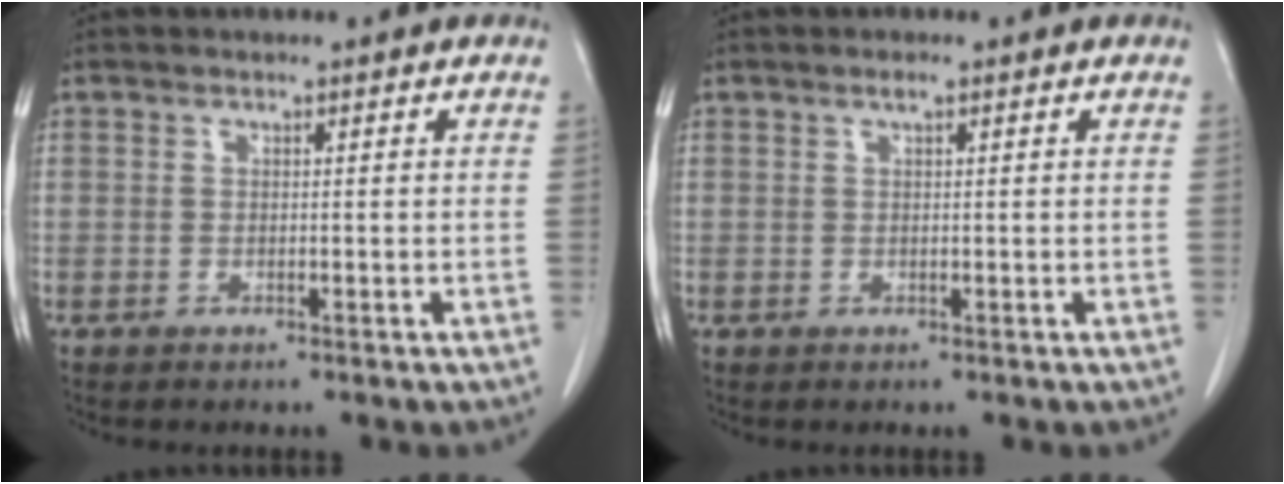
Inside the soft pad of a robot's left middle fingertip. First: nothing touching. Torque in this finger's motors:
{"motor_torque": [0.28, -0.17, -0.02, 0.00]}